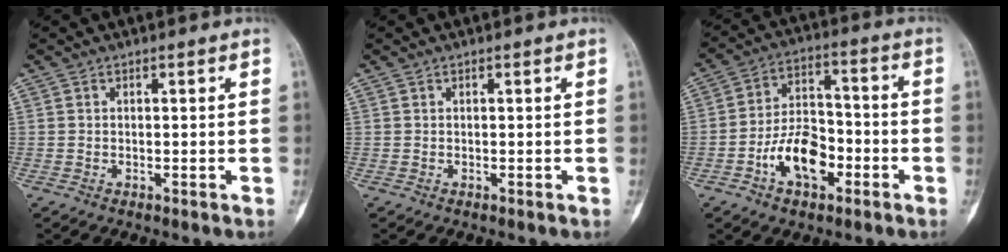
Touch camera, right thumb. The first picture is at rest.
{"total": 0.0}
{"total": 11.9, "force": [-4.6, 6.9, 8.5], "torque": [-0.124, 0.039, -0.082]}